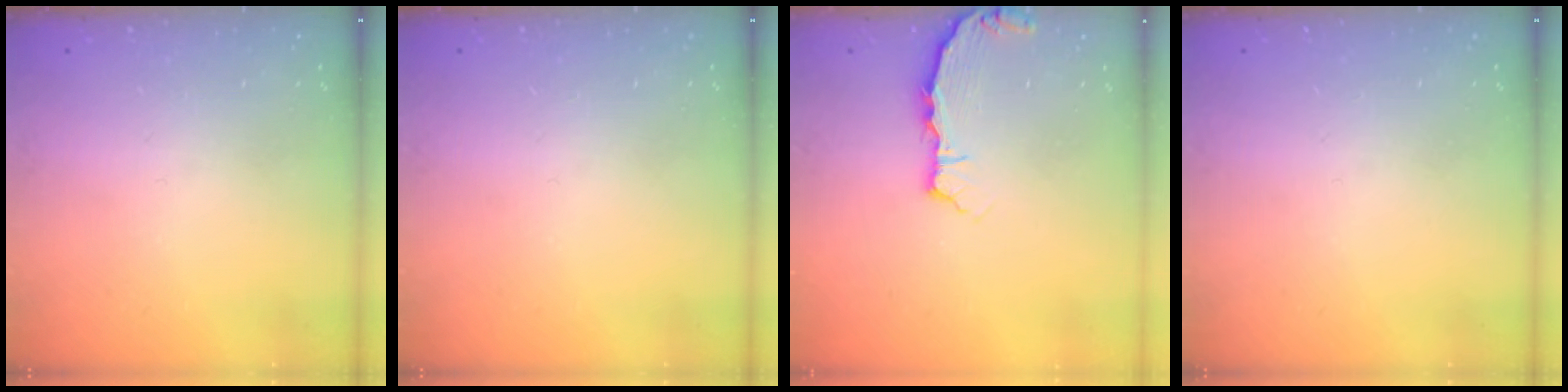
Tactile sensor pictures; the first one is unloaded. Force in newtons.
{"total": 0.0}
{"total": 3.2, "press": 3.2, "slide": 0.4}
{"total": 0.0}